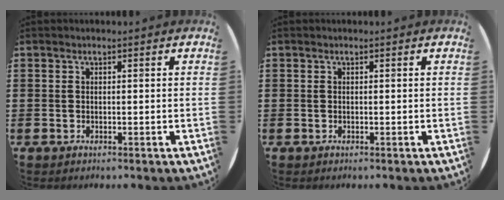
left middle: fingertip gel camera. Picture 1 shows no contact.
{"total": 0.0}